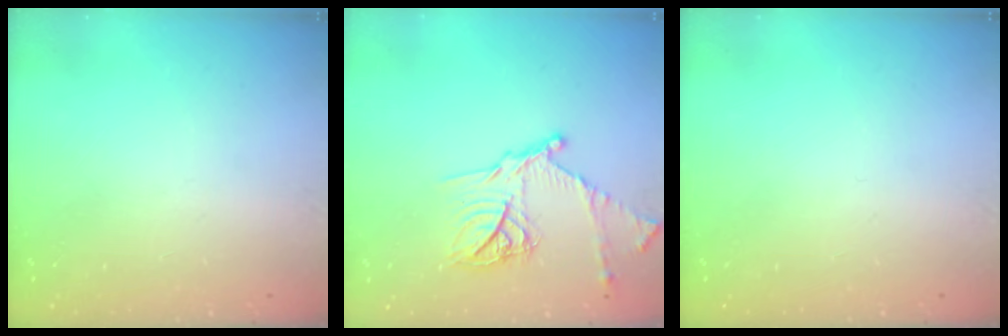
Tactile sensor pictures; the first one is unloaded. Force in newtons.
{"total": 15.4, "press": 15.4, "slide": 1.1}
{"total": 0.0}